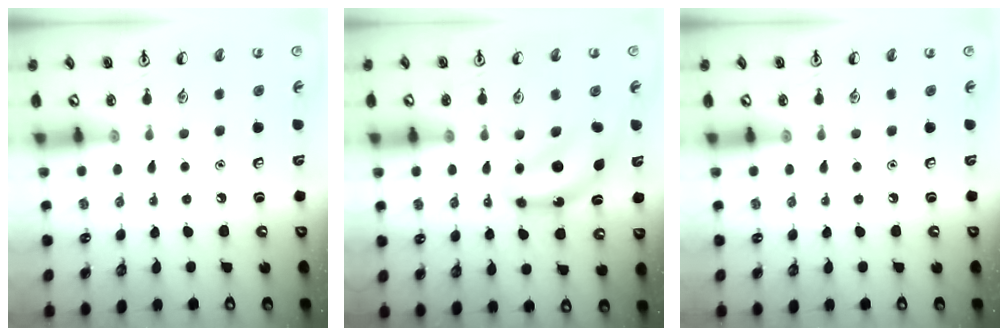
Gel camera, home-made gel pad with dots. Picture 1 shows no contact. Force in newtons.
{"total": 8.0, "press": 7.8, "slide": 1.9}
{"total": 0.0}